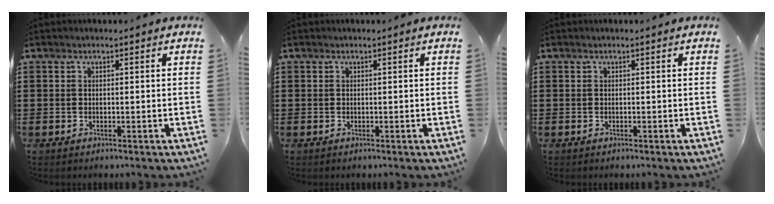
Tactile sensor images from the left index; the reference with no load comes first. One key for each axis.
{"total": 0.0}
{"total": 0.0}